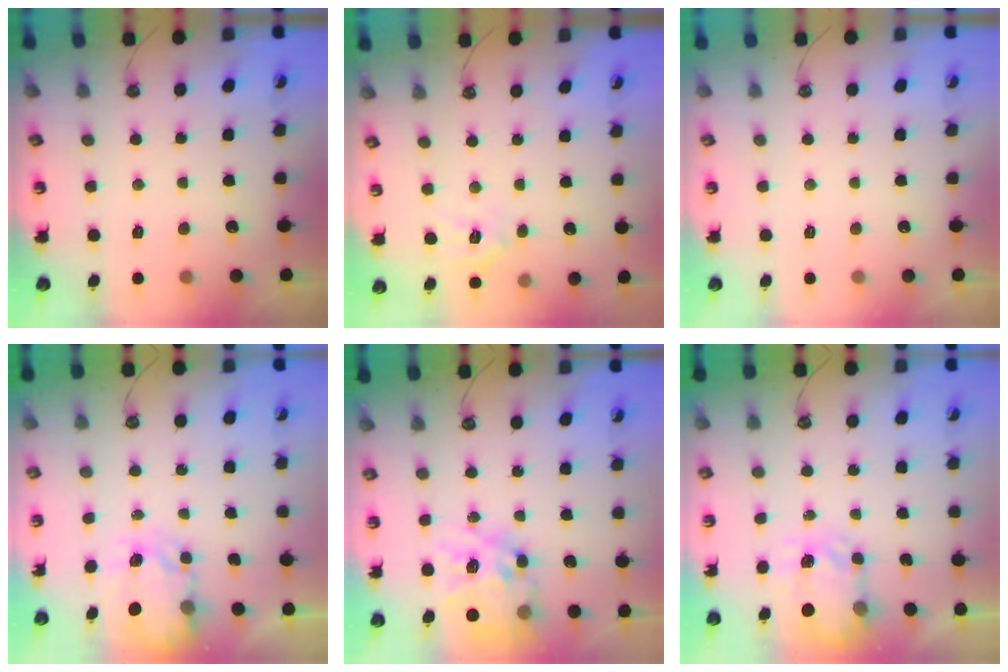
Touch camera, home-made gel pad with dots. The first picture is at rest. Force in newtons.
{"total": 7.3, "press": 7.3, "slide": 0.7}
{"total": 0.0}
{"total": 4.0, "press": 4.0, "slide": 0.1}
{"total": 17.4, "press": 17.3, "slide": 1.5}
{"total": 3.8, "press": 3.8, "slide": 0.6}